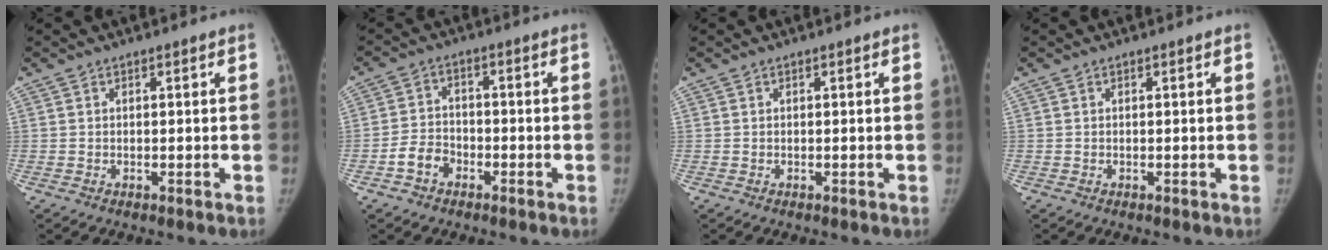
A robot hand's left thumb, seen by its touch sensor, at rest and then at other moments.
{"total": 5.2, "force": [-2.7, 3.8, 2.2], "torque": [-0.031, 0.027, -0.053]}
{"total": 0.0}
{"total": 0.0}